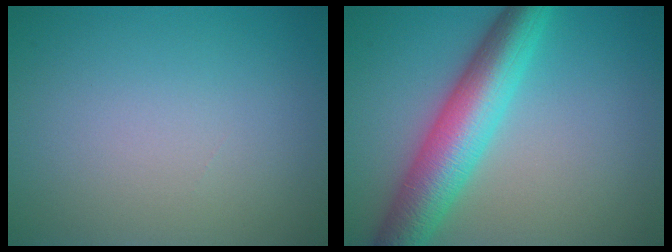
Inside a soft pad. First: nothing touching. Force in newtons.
{"total": 7.7, "press": 7.7, "slide": 0.1}